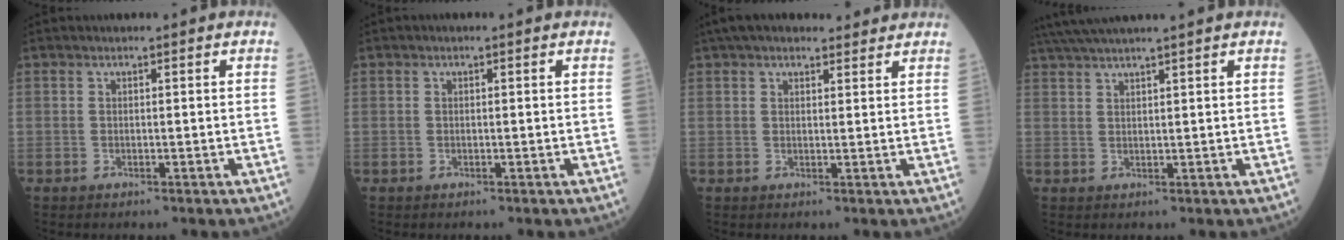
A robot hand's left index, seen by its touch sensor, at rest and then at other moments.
{"total": 0.0}
{"total": 10.1, "force": [8.6, 2.9, 4.3], "torque": [-0.058, 0.041, 0.124]}
{"total": 7.1, "force": [6.0, -1.4, 3.5], "torque": [-0.059, 0.027, 0.101]}